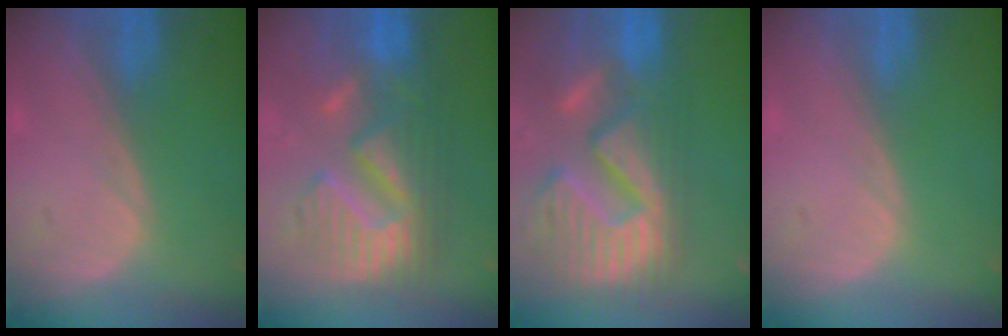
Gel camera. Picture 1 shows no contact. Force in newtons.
{"total": 11.0, "press": 11.0, "slide": 1.0}
{"total": 15.1, "press": 12.7, "slide": 8.2}
{"total": 0.0}